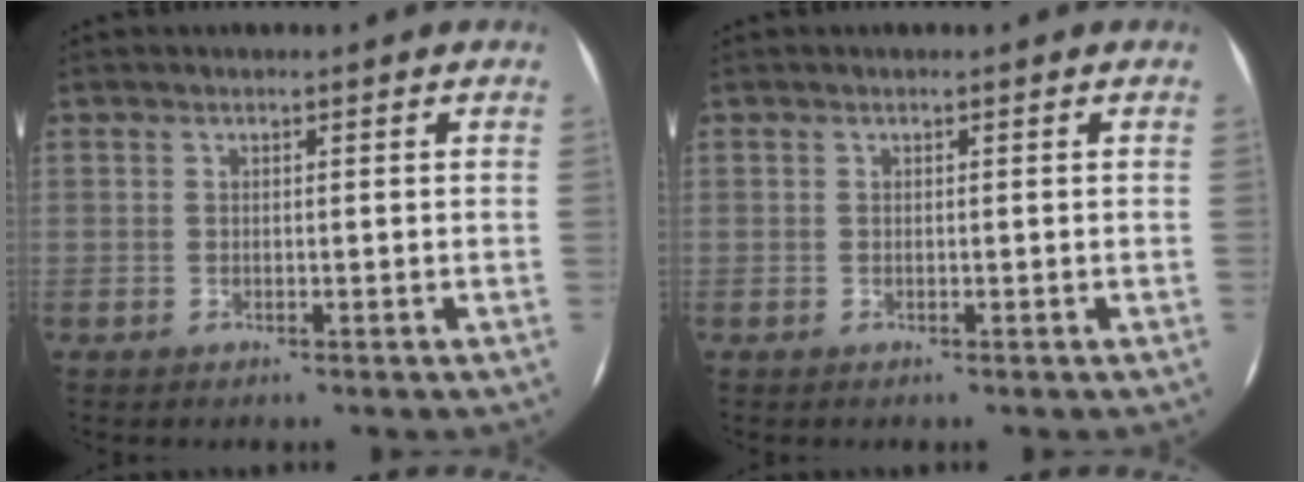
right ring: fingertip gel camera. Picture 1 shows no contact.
{"total": 0.0}